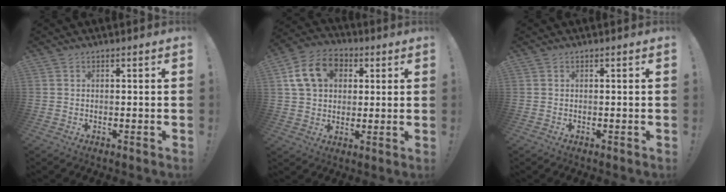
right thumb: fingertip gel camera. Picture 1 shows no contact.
{"total": 14.6, "force": [5.0, 11.3, 7.8], "torque": [-0.115, -0.004, 0.102]}
{"total": 0.0}